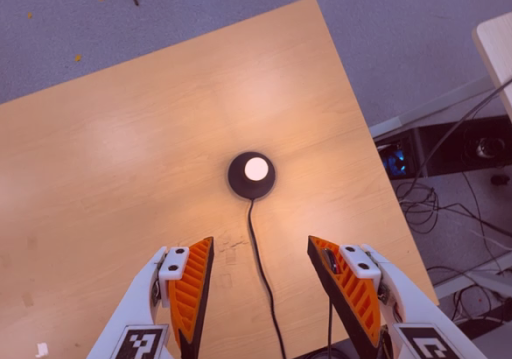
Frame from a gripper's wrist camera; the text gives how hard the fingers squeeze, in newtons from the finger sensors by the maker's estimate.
{"total": 0.0}